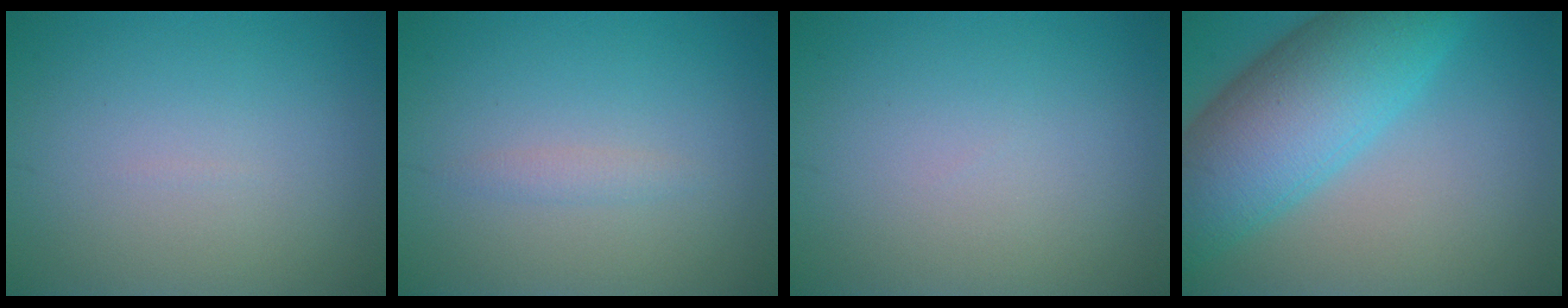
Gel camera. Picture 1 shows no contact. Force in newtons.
{"total": 0.9, "press": 0.9, "slide": 0.0}
{"total": 0.0}
{"total": 10.8, "press": 10.8, "slide": 0.4}